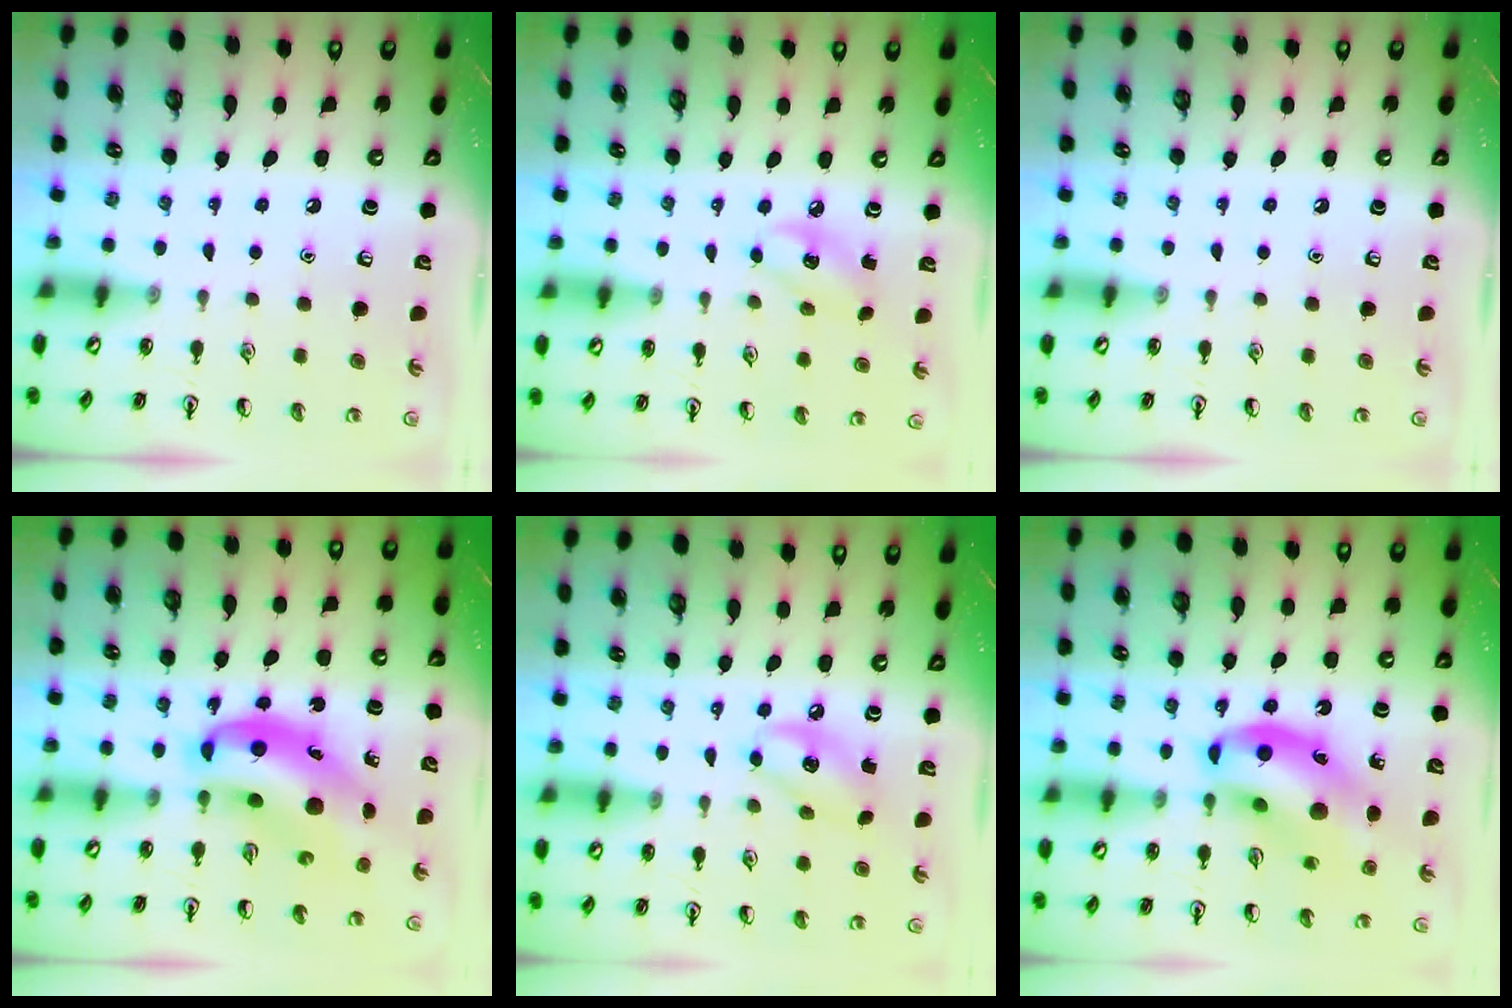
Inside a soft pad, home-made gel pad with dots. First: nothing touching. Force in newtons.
{"total": 3.9, "press": 3.8, "slide": 0.9}
{"total": 0.0}
{"total": 10.6, "press": 10.1, "slide": 3.1}
{"total": 7.0, "press": 6.9, "slide": 1.3}
{"total": 16.6, "press": 16.2, "slide": 3.8}